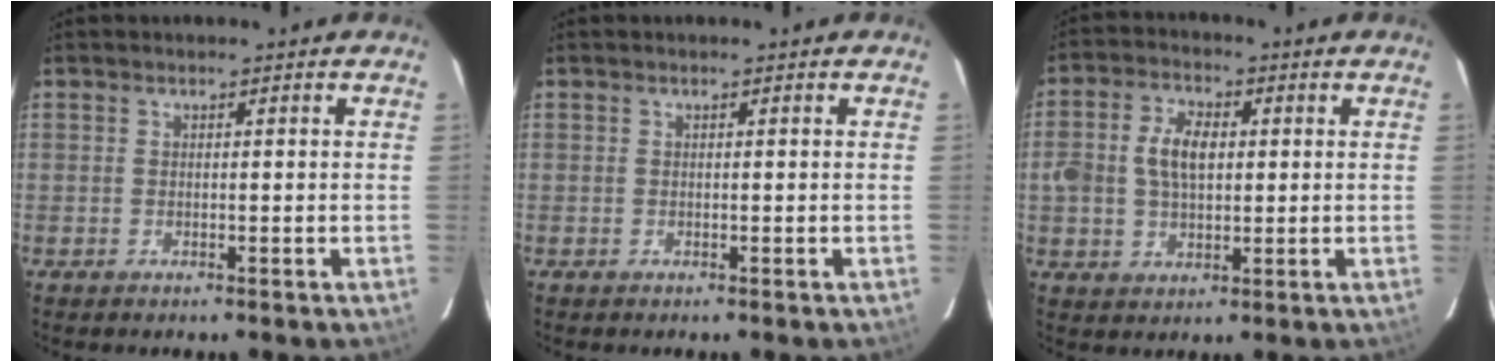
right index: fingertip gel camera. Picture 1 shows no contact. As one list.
[{"total": 0.0}, {"total": 8.0, "force": [0.8, 5.0, 6.2], "torque": [-0.118, 0.017, 0.018]}]